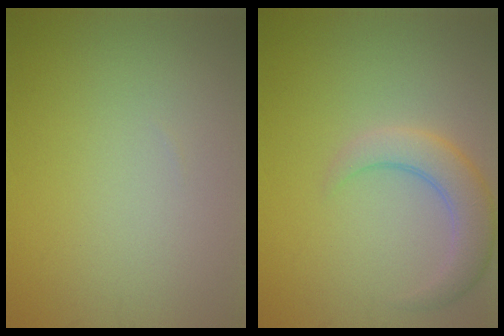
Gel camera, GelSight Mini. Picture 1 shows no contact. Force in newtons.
{"total": 4.0, "press": 3.9, "slide": 0.3}